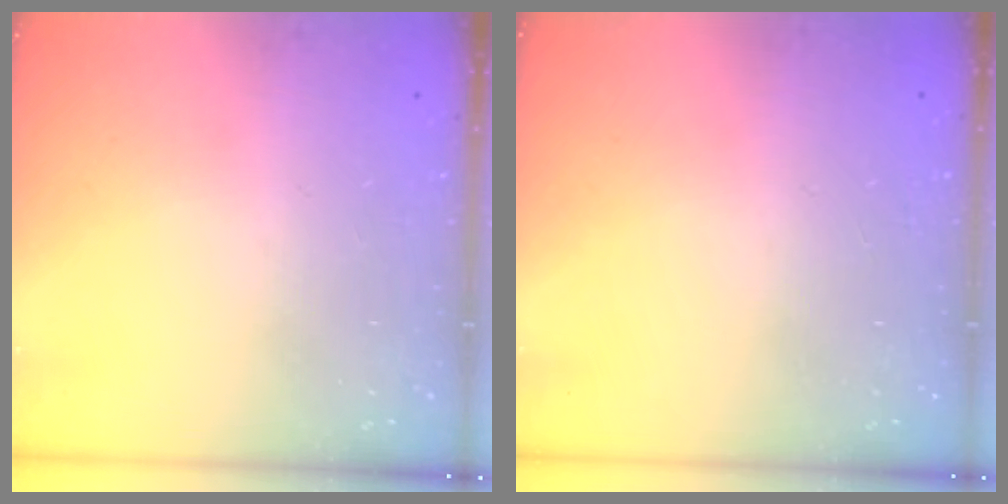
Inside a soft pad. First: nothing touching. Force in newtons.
{"total": 2.5, "press": 2.5, "slide": 0.2}